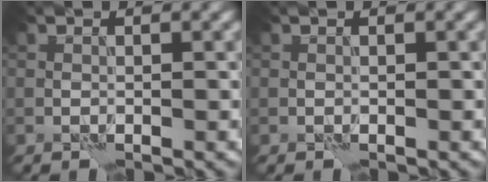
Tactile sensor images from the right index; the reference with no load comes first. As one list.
[{"total": 0.0}]